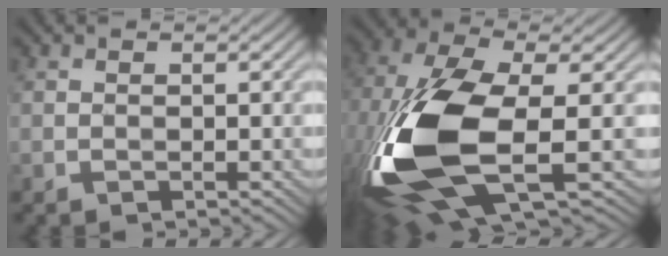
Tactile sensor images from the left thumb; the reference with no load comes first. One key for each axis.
{"total": 17.4, "fx": -4.1, "fy": 7.4, "fz": 15.3, "tx": -0.378, "ty": -0.031, "tz": -0.066}